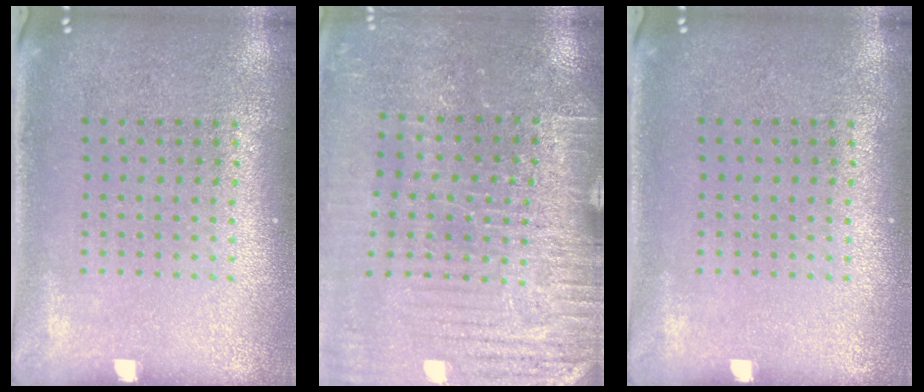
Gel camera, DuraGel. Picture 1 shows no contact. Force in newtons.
{"total": 3.6, "press": 3.6, "slide": 0.4}
{"total": 0.0}